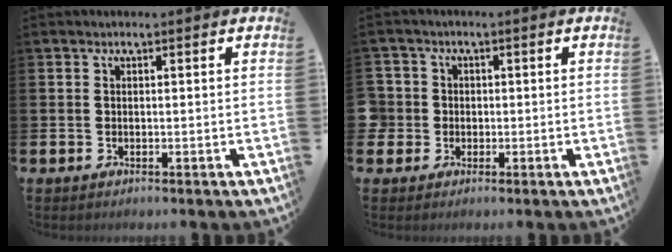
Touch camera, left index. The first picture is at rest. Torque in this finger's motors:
{"motor_torque": [0.07, 0.02, -0.01, -0.04]}